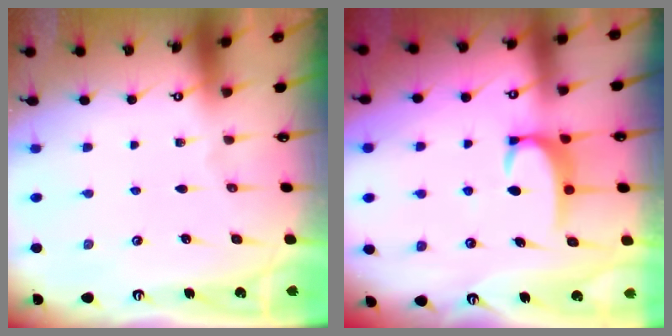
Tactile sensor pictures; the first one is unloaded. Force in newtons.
{"total": 3.5, "press": 3.4, "slide": 0.5}